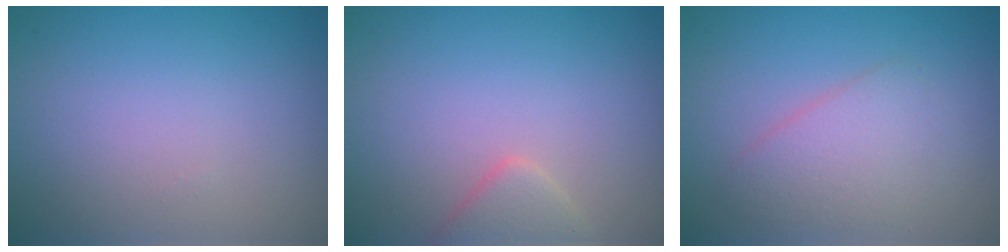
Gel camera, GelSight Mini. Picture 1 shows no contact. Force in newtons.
{"total": 2.1, "press": 2.1, "slide": 0.2}
{"total": 3.0, "press": 3.0, "slide": 0.1}